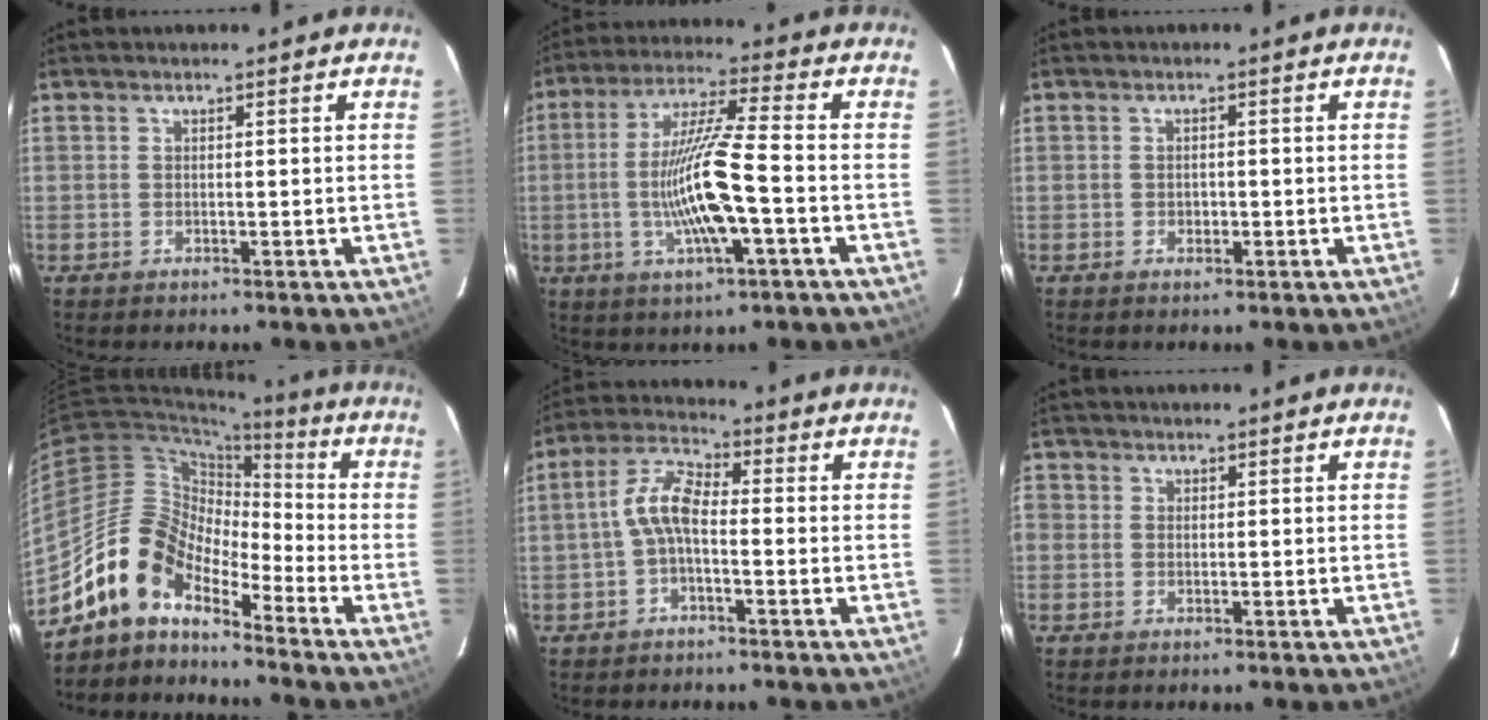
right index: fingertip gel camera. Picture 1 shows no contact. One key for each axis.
{"total": 13.9, "fx": -3.2, "fy": 1.1, "fz": 13.5, "tx": -0.263, "ty": -0.003, "tz": -0.060}
{"total": 1.4, "fx": -0.4, "fy": 1.1, "fz": 0.6, "tx": -0.009, "ty": 0.003, "tz": -0.006}
{"total": 11.9, "fx": -9.9, "fy": 4.8, "fz": 4.6, "tx": -0.080, "ty": 0.023, "tz": -0.200}
{"total": 6.0, "fx": -1.6, "fy": 2.4, "fz": 5.3, "tx": -0.120, "ty": 0.021, "tz": -0.036}
{"total": 1.6, "fx": -0.4, "fy": 1.4, "fz": 0.4, "tx": -0.008, "ty": 0.000, "tz": -0.014}